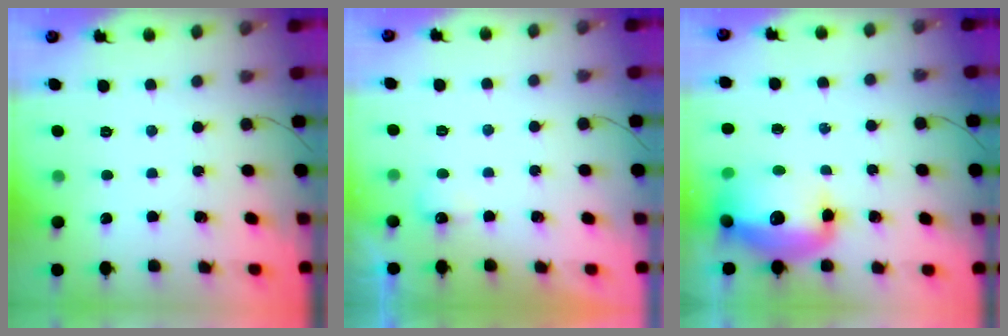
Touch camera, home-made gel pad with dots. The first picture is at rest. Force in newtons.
{"total": 2.9, "press": 2.8, "slide": 0.8}
{"total": 17.1, "press": 16.6, "slide": 4.1}